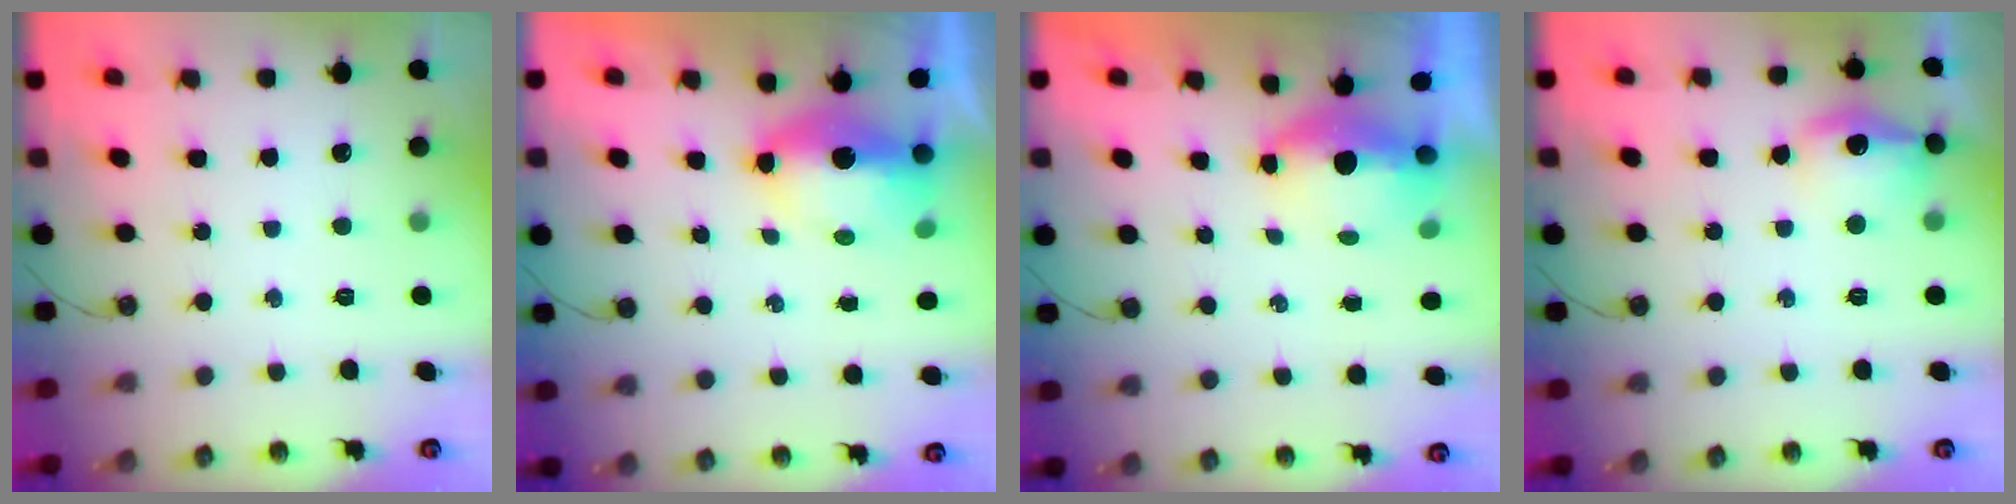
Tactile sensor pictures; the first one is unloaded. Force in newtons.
{"total": 11.1, "press": 9.2, "slide": 6.3}
{"total": 14.0, "press": 6.9, "slide": 12.2}
{"total": 12.8, "press": 12.8, "slide": 0.9}